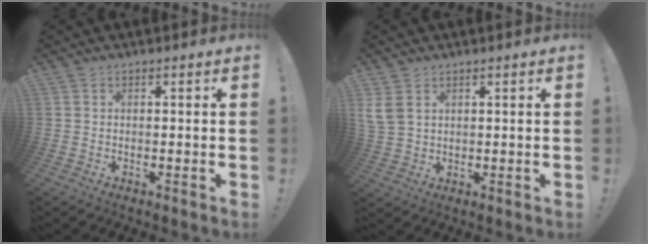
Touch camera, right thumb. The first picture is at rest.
{"total": 5.6, "force": [2.6, 3.7, 3.3], "torque": [-0.077, -0.008, 0.052]}